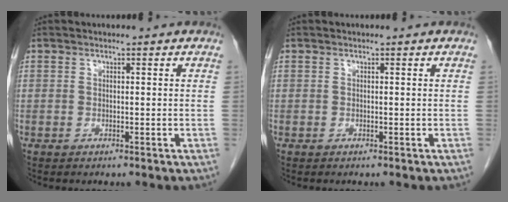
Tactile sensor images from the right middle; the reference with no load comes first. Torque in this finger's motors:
{"motor_torque": [-0.02, -0.01, 0.00, 0.01]}